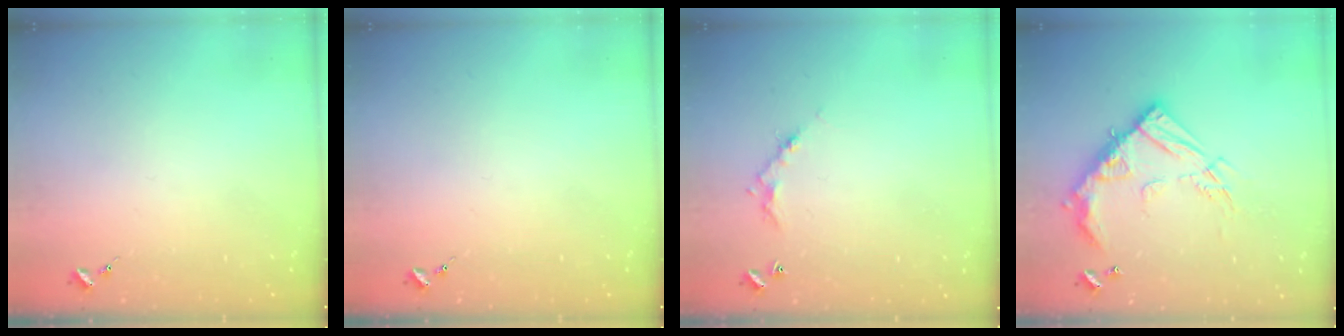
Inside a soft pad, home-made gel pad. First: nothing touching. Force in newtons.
{"total": 0.0}
{"total": 5.2, "press": 5.2, "slide": 0.3}
{"total": 19.4, "press": 19.2, "slide": 2.1}